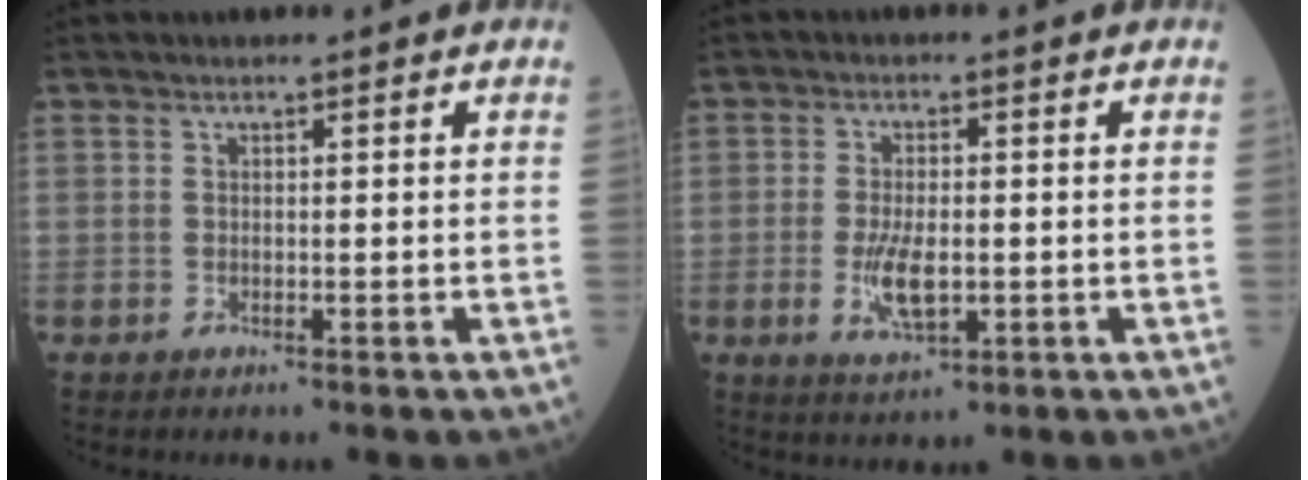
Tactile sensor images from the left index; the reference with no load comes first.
{"total": 5.5, "force": [-1.1, 2.0, 5.0], "torque": [-0.103, -0.008, -0.017]}